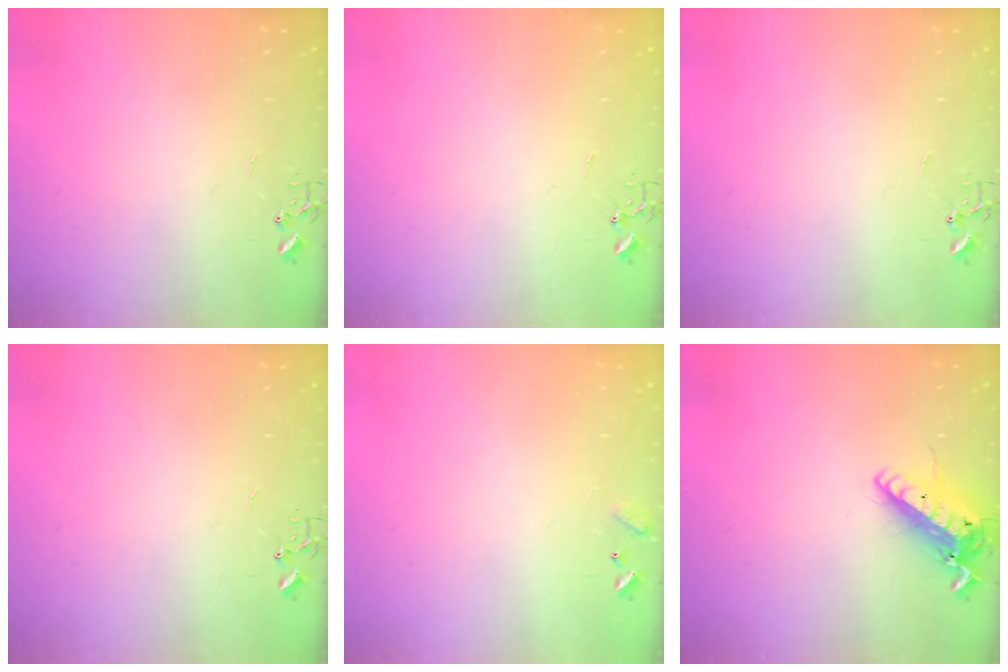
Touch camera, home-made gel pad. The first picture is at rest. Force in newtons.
{"total": 0.0}
{"total": 0.0}
{"total": 0.0}
{"total": 6.4, "press": 6.4, "slide": 0.5}
{"total": 15.6, "press": 15.4, "slide": 2.8}